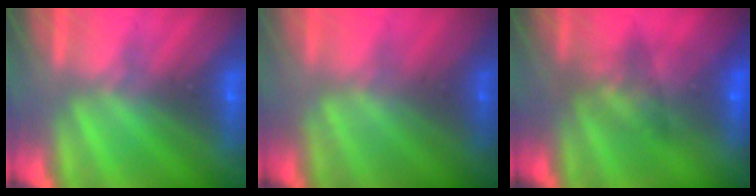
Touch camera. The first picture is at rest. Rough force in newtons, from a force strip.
{"total": 1.3}
{"total": 5.5}